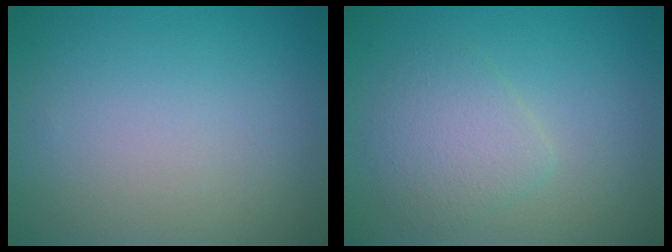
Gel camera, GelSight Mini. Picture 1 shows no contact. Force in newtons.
{"total": 2.9, "press": 2.9, "slide": 0.0}